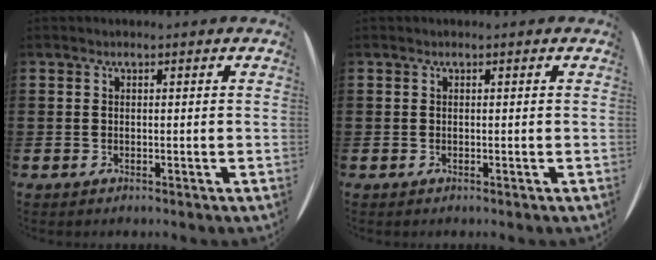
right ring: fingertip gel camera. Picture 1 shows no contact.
{"total": 0.0}